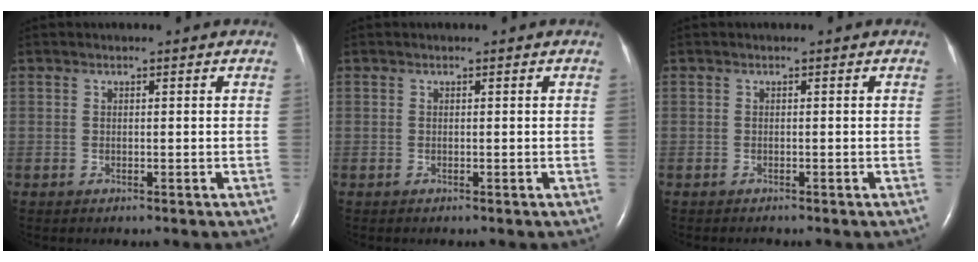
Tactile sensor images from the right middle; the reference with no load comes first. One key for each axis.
{"total": 0.0}
{"total": 1.0, "fx": -0.9, "fy": 0.2, "fz": 0.4, "tx": -0.008, "ty": -0.003, "tz": -0.011}